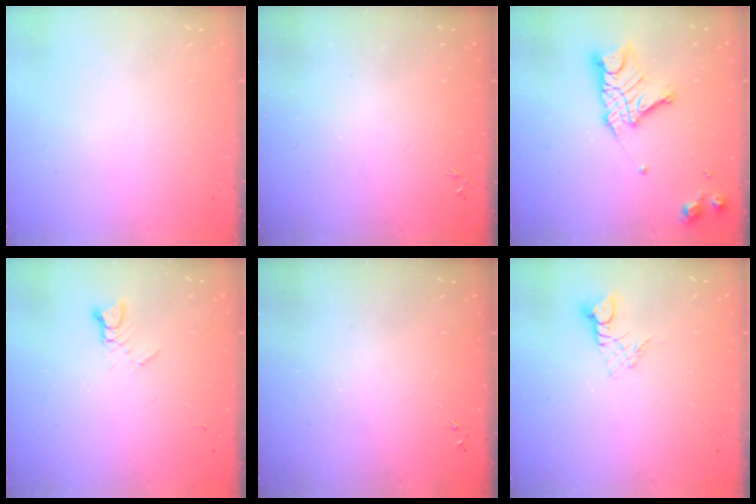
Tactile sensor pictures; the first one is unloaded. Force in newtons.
{"total": 0.0}
{"total": 13.2, "press": 13.1, "slide": 1.2}
{"total": 2.5, "press": 2.5, "slide": 0.3}
{"total": 0.0}
{"total": 2.7, "press": 2.7, "slide": 0.3}